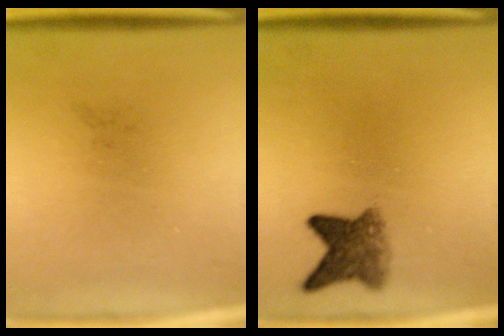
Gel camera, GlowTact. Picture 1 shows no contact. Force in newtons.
{"total": 4.5}